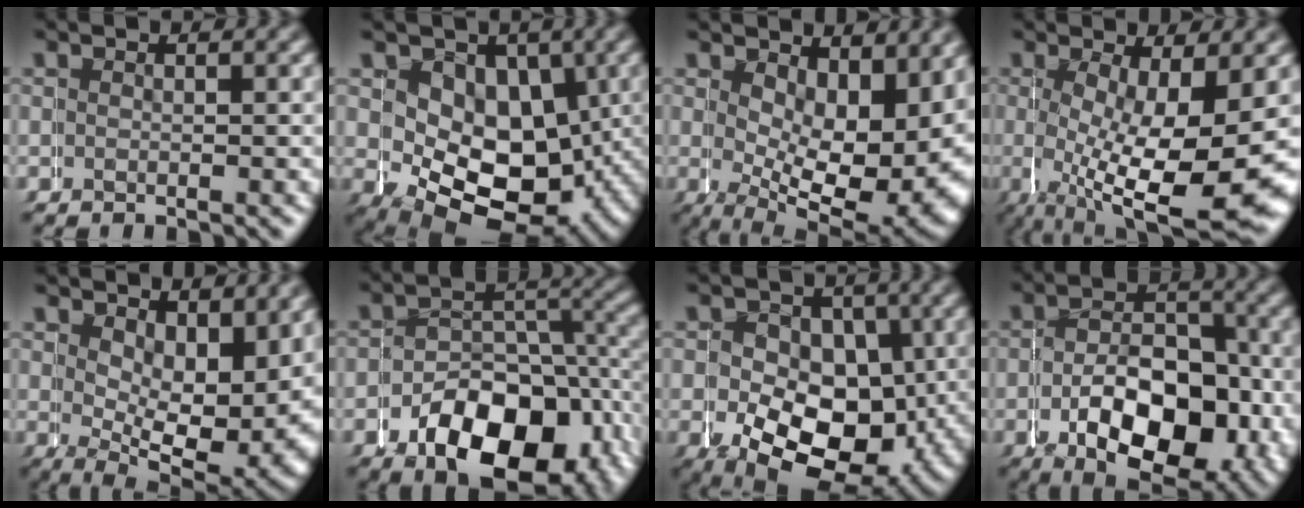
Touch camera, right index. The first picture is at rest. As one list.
[{"total": 12.4, "force": [-1.3, 9.8, 7.4], "torque": [-0.136, -0.063, 0.002]}, {"total": 11.6, "force": [1.3, 6.2, 9.7], "torque": [-0.137, -0.045, 0.040]}, {"total": 11.4, "force": [-0.9, 4.7, 10.4], "torque": [-0.184, -0.045, 0.014]}, {"total": 9.5, "force": [1.2, 4.9, 8.1], "torque": [-0.112, -0.041, 0.035]}, {"total": 9.4, "force": [-3.9, 5.6, 6.5], "torque": [-0.089, -0.029, -0.057]}, {"total": 11.9, "force": [-2.7, 9.1, 7.2], "torque": [-0.127, -0.071, -0.013]}, {"total": 11.3, "force": [-2.7, 7.2, 8.3], "torque": [-0.141, -0.047, -0.028]}]